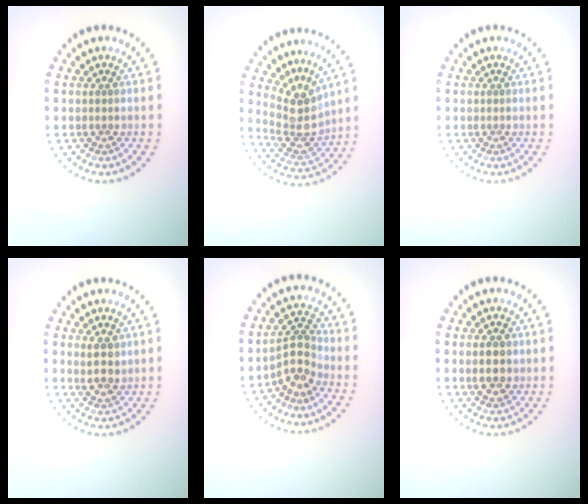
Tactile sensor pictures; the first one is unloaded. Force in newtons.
{"total": 3.7, "press": 2.7, "slide": 2.6}
{"total": 0.0}
{"total": 2.3, "press": 2.2, "slide": 0.7}
{"total": 2.7, "press": 2.2, "slide": 1.6}
{"total": 2.6, "press": 2.6, "slide": 0.2}